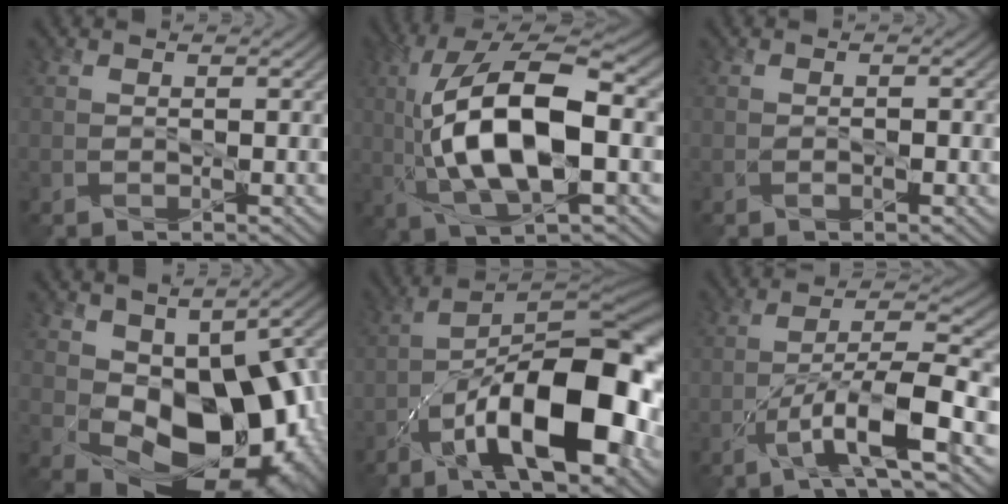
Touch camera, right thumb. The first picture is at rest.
{"total": 14.3, "force": [-0.6, 5.4, 13.2], "torque": [-0.253, 0.030, -0.017]}
{"total": 1.0, "force": [-0.5, 0.4, 0.8], "torque": [-0.006, -0.003, -0.007]}
{"total": 12.8, "force": [-0.3, 8.5, 9.6], "torque": [-0.133, -0.034, 0.009]}
{"total": 17.3, "force": [-7.5, 5.8, 14.4], "torque": [-0.217, 0.004, -0.140]}
{"total": 9.5, "force": [-5.3, 1.4, 7.8], "torque": [-0.133, 0.011, -0.101]}